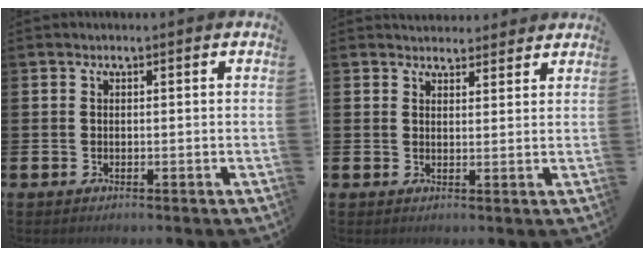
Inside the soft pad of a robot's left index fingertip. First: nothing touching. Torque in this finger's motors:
{"motor_torque": [1.07, -1.06, 0.10, 0.00]}